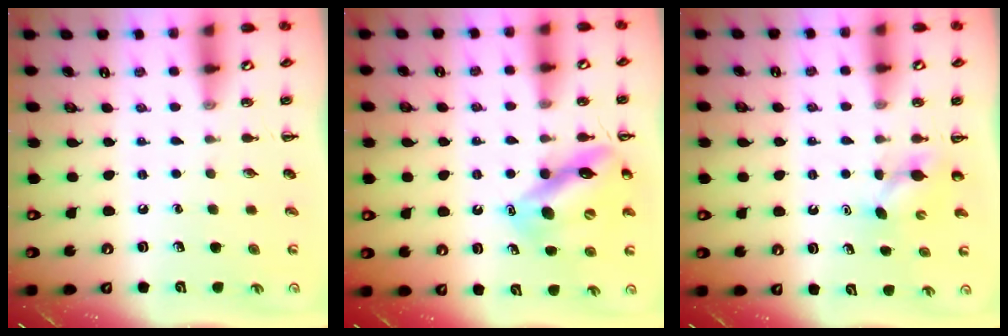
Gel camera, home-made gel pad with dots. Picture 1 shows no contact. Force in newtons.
{"total": 12.6, "press": 12.2, "slide": 3.1}
{"total": 3.8, "press": 3.6, "slide": 1.2}